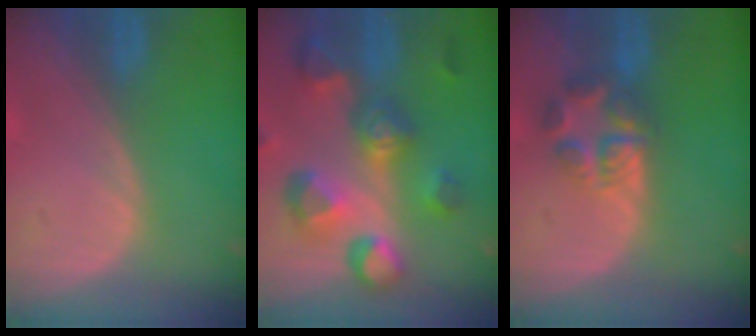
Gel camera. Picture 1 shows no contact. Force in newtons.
{"total": 11.3, "press": 10.1, "slide": 5.1}
{"total": 5.6, "press": 5.5, "slide": 1.0}